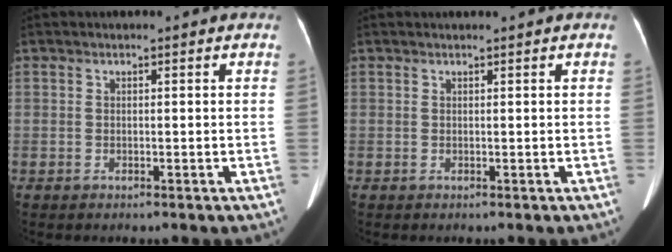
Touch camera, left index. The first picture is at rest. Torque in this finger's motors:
{"motor_torque": [-0.29, -0.08, -0.22, 0.00]}